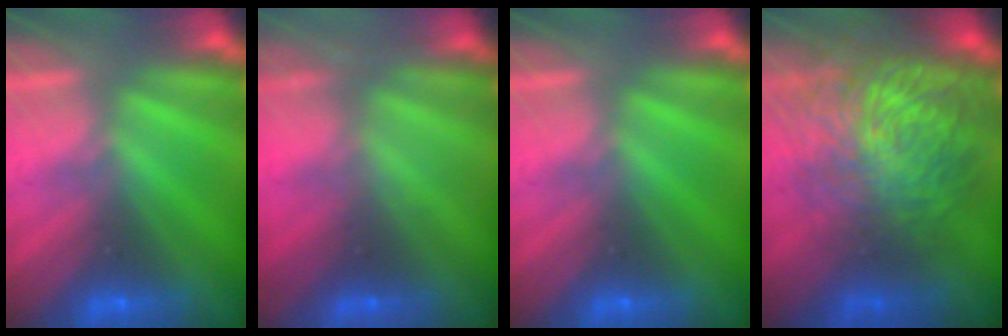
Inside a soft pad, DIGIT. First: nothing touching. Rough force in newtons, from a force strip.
{"total": 2.3}
{"total": 0.0}
{"total": 7.5}